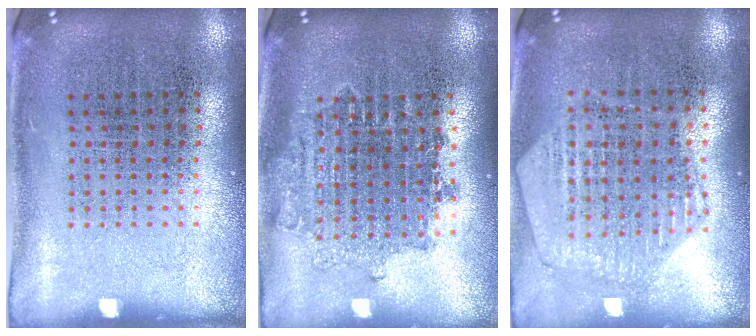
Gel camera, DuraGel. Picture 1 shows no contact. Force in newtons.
{"total": 1.6, "press": 1.3, "slide": 0.9}
{"total": 1.2, "press": 1.2, "slide": 0.1}